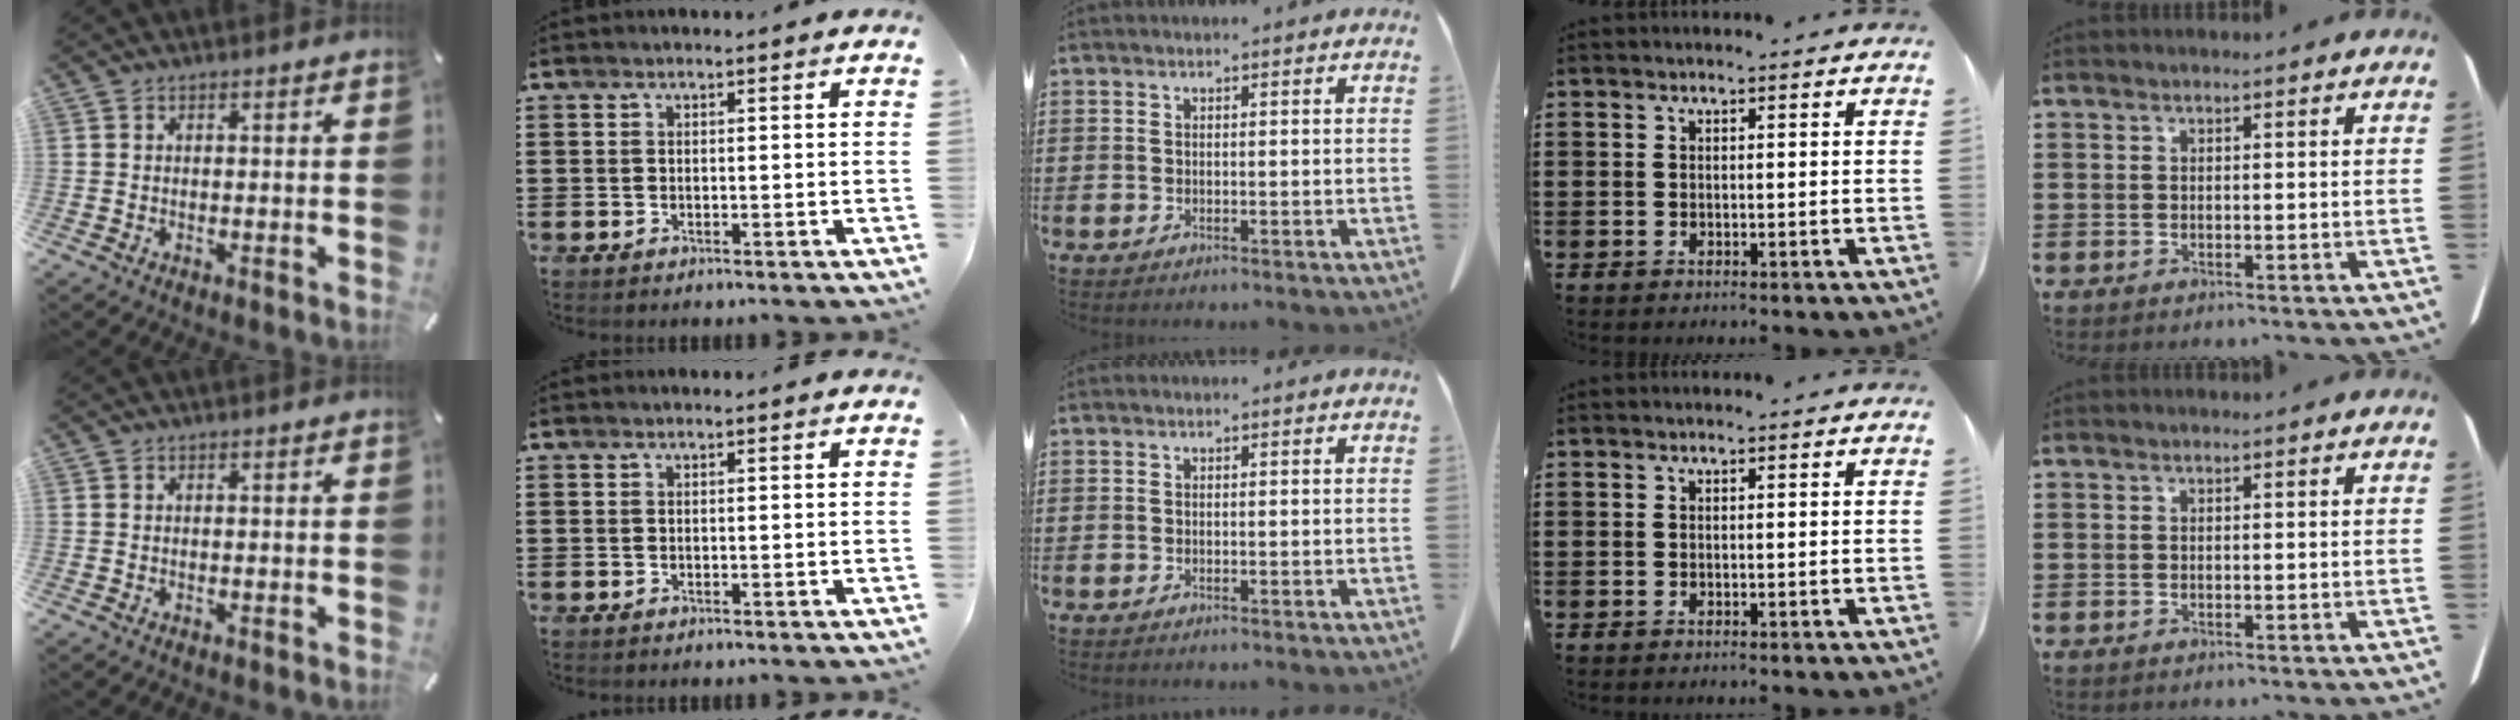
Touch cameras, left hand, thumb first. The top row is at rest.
{}